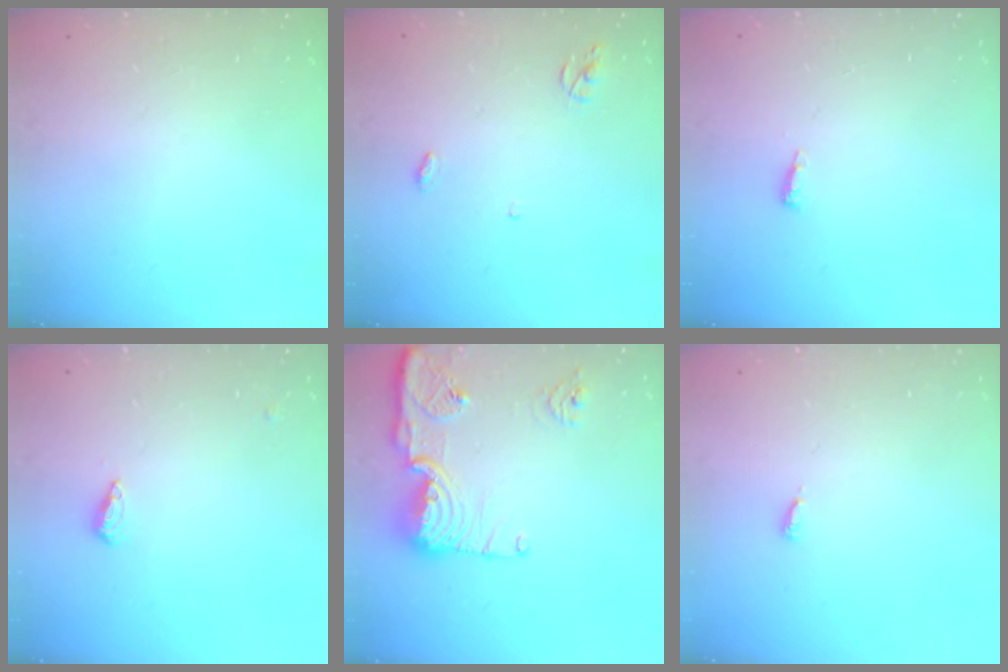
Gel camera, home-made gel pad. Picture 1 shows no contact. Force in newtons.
{"total": 3.7, "press": 3.7, "slide": 0.1}
{"total": 5.0, "press": 4.9, "slide": 0.9}
{"total": 3.5, "press": 3.5, "slide": 0.4}
{"total": 14.8, "press": 14.7, "slide": 1.5}
{"total": 2.9, "press": 2.9, "slide": 0.2}